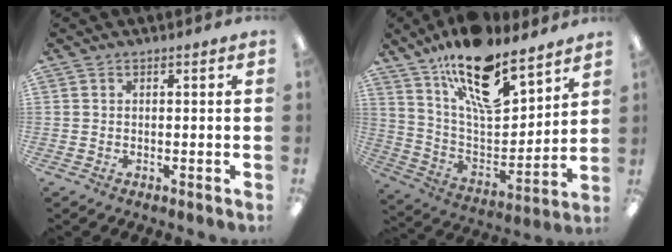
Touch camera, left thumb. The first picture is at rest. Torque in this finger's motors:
{"motor_torque": [0.61, 0.57, 1.43, -1.34, 0.56]}